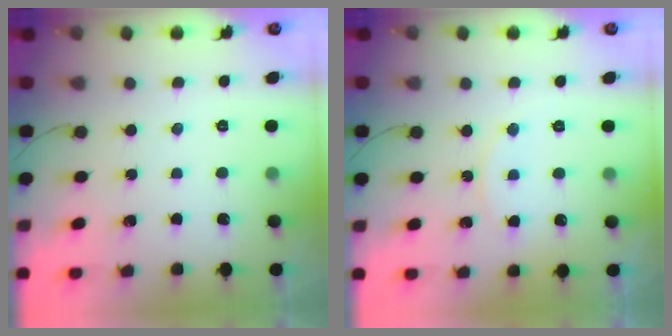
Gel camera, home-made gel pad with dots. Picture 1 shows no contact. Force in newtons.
{"total": 5.4, "press": 5.4, "slide": 0.4}